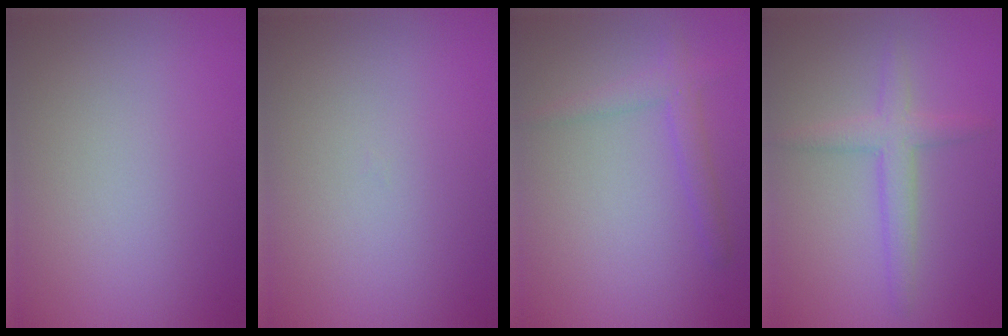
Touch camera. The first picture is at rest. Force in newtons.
{"total": 0.0}
{"total": 2.2, "press": 2.2, "slide": 0.0}
{"total": 2.7, "press": 2.7, "slide": 0.2}